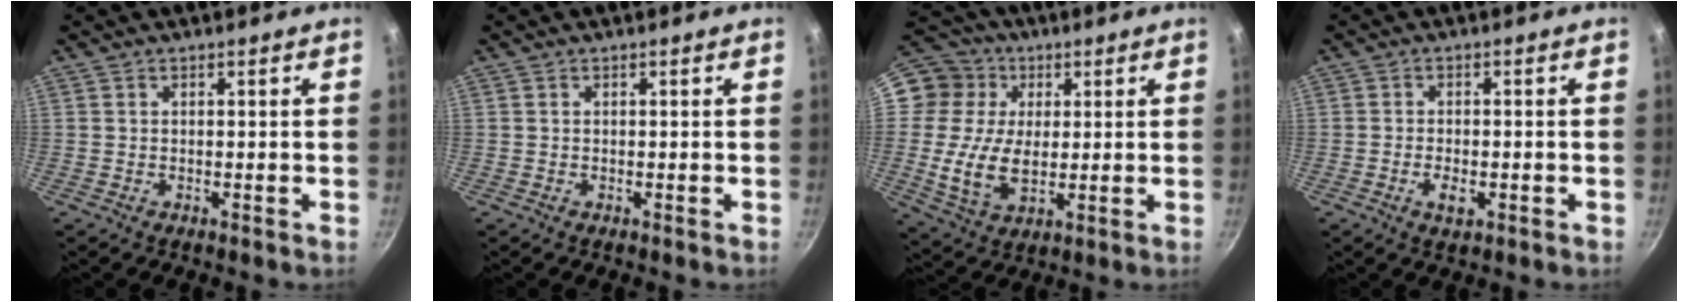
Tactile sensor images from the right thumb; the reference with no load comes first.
{"total": 0.0}
{"total": 14.4, "force": [2.5, 11.8, 7.9], "torque": [-0.132, -0.004, 0.038]}
{"total": 3.4, "force": [-1.2, 1.8, 2.7], "torque": [-0.049, 0.005, -0.022]}